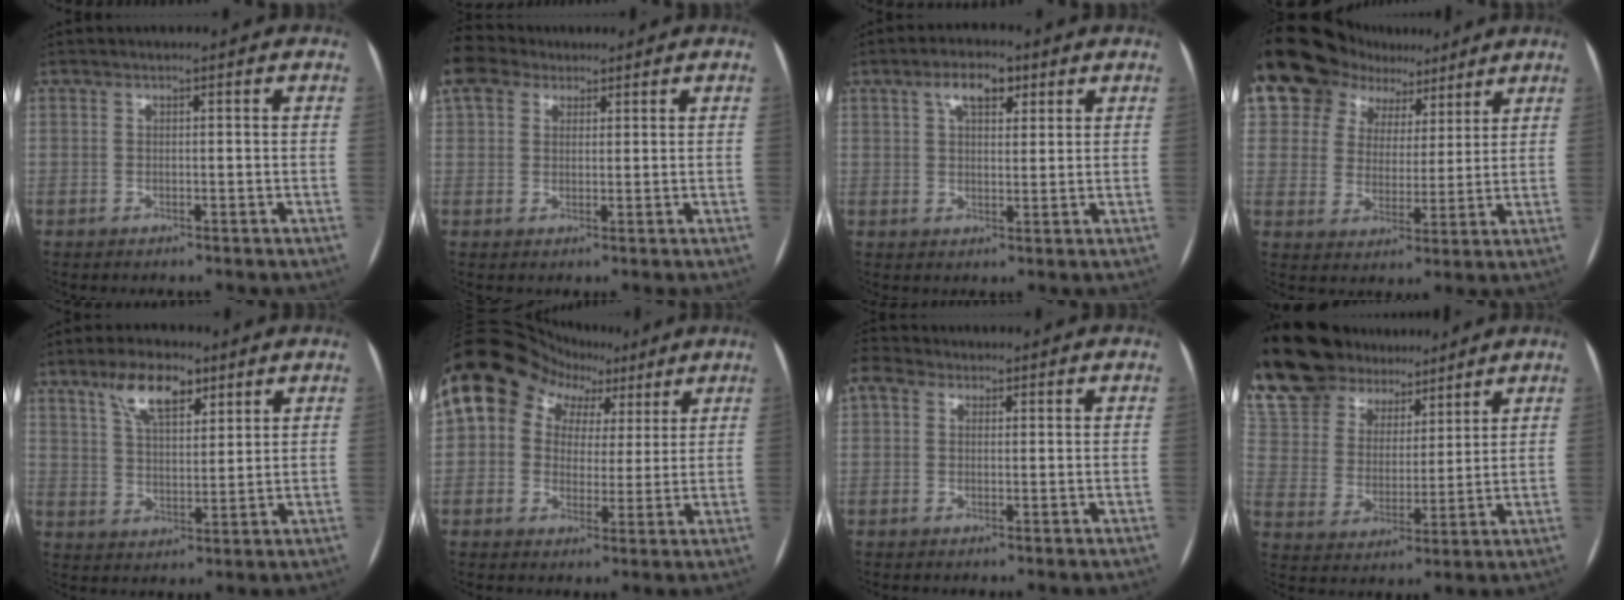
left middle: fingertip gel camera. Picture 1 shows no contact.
{"total": 4.4, "force": [3.7, 2.3, 0.6], "torque": [-0.024, 0.024, 0.078]}
{"total": 5.3, "force": [2.8, 2.4, 3.8], "torque": [-0.070, 0.013, 0.047]}
{"total": 16.6, "force": [11.5, 10.8, 5.4], "torque": [-0.118, 0.049, 0.190]}
{"total": 8.3, "force": [5.2, 3.2, 5.7], "torque": [-0.109, 0.013, 0.096]}
{"total": 12.3, "force": [5.7, 9.8, 4.9], "torque": [-0.069, 0.058, 0.089]}
{"total": 2.4, "force": [1.4, 1.7, 0.9], "torque": [-0.028, 0.022, 0.030]}
{"total": 19.8, "force": [16.6, 8.6, 6.8], "torque": [-0.161, 0.037, 0.301]}